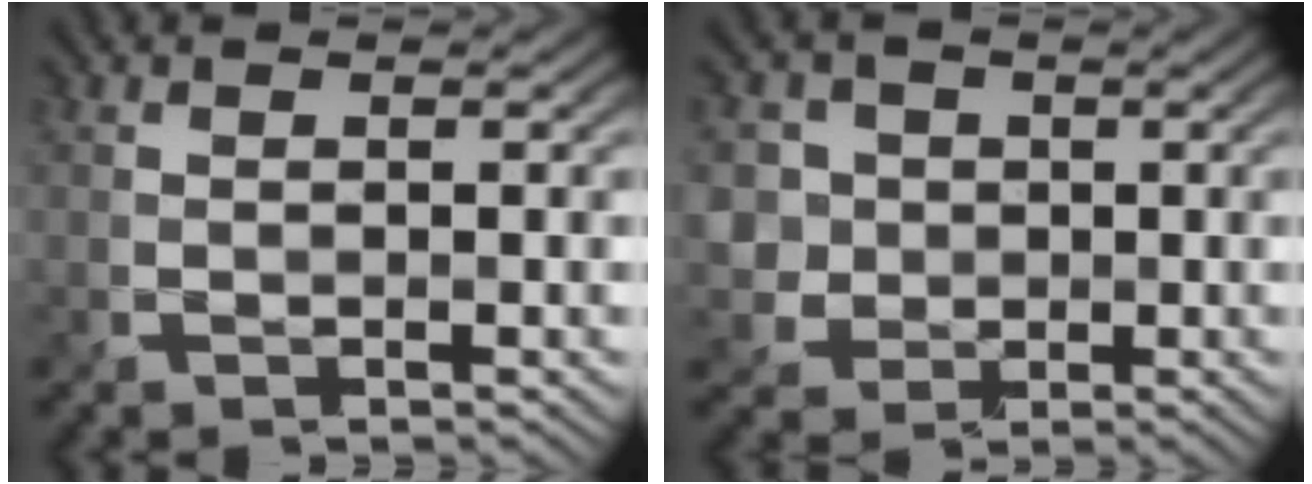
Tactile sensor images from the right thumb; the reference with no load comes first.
{"total": 4.9, "force": [0.9, 4.7, 1.0], "torque": [-0.050, -0.002, 0.018]}